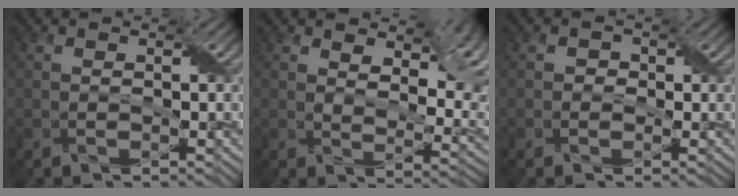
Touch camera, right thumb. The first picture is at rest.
{"total": 10.7, "force": [5.2, 5.0, 7.9], "torque": [-0.118, -0.005, 0.089]}
{"total": 1.2, "force": [-0.1, 1.2, 0.1], "torque": [0.003, 0.001, -0.006]}